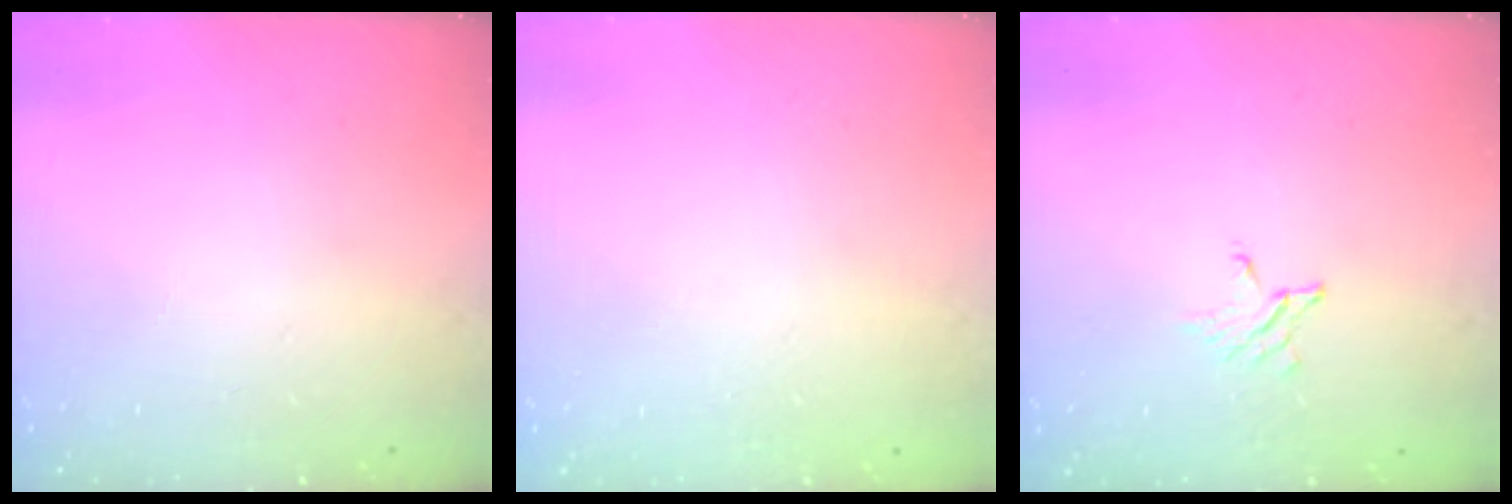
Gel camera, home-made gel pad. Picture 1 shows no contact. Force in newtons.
{"total": 0.0}
{"total": 2.5, "press": 2.5, "slide": 0.2}